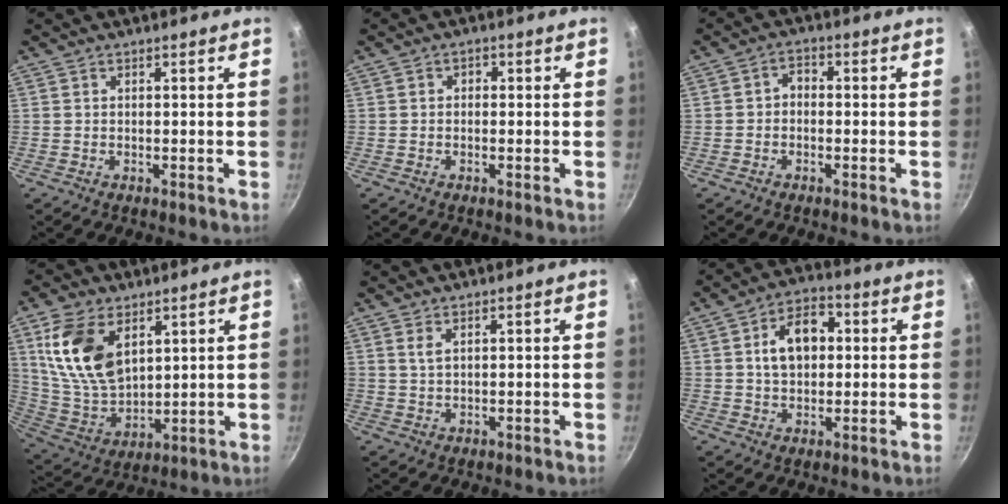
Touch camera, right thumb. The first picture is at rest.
{"total": 1.3, "force": [-0.1, 1.1, 0.6], "torque": [-0.007, 0.006, -0.005]}
{"total": 2.8, "force": [-0.7, 2.1, 1.7], "torque": [-0.022, 0.015, -0.020]}
{"total": 16.2, "force": [6.5, 9.7, 11.3], "torque": [-0.202, -0.033, 0.141]}
{"total": 1.8, "force": [0.9, 0.8, 1.3], "torque": [-0.026, -0.004, 0.018]}
{"total": 10.1, "force": [1.6, 6.8, 7.3], "torque": [-0.086, 0.017, 0.017]}